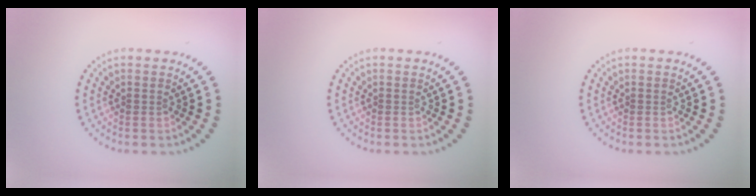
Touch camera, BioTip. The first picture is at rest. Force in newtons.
{"total": 0.0}
{"total": 0.0}